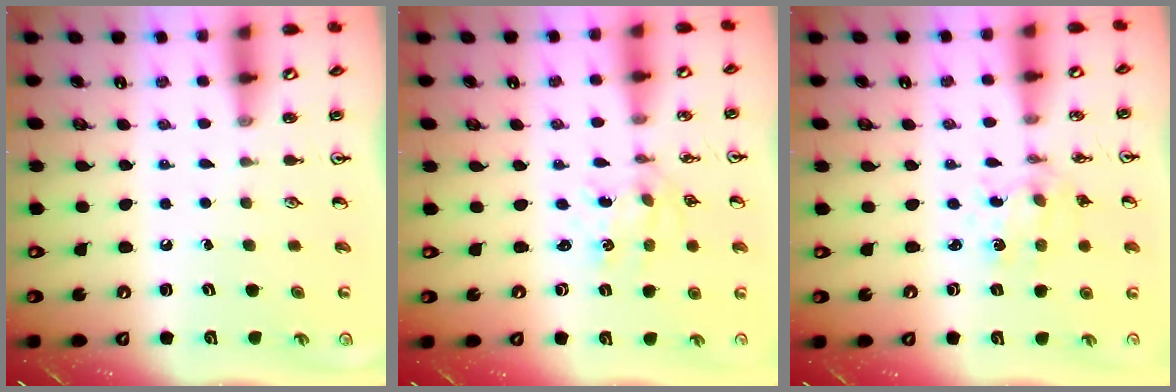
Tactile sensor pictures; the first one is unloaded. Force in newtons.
{"total": 1.2, "press": 1.2, "slide": 0.2}
{"total": 2.7, "press": 2.7, "slide": 0.3}